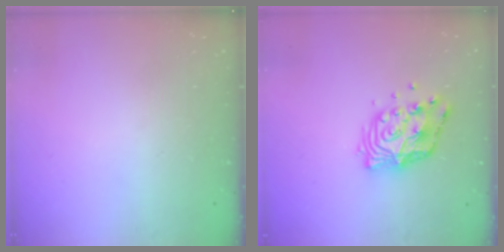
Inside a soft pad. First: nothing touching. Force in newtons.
{"total": 12.3, "press": 12.3, "slide": 1.1}